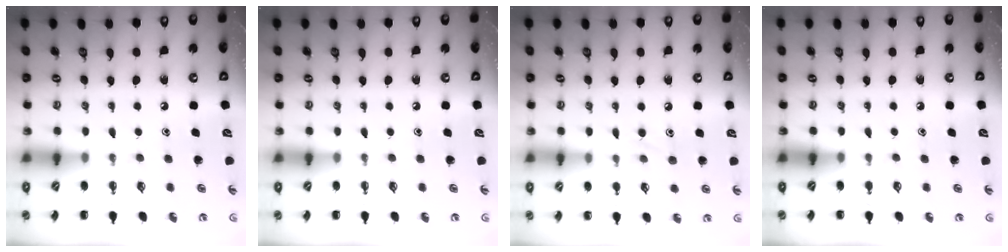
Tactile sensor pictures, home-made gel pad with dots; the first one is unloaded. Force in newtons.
{"total": 0.0}
{"total": 7.2, "press": 6.8, "slide": 2.4}
{"total": 0.9, "press": 0.9, "slide": 0.2}